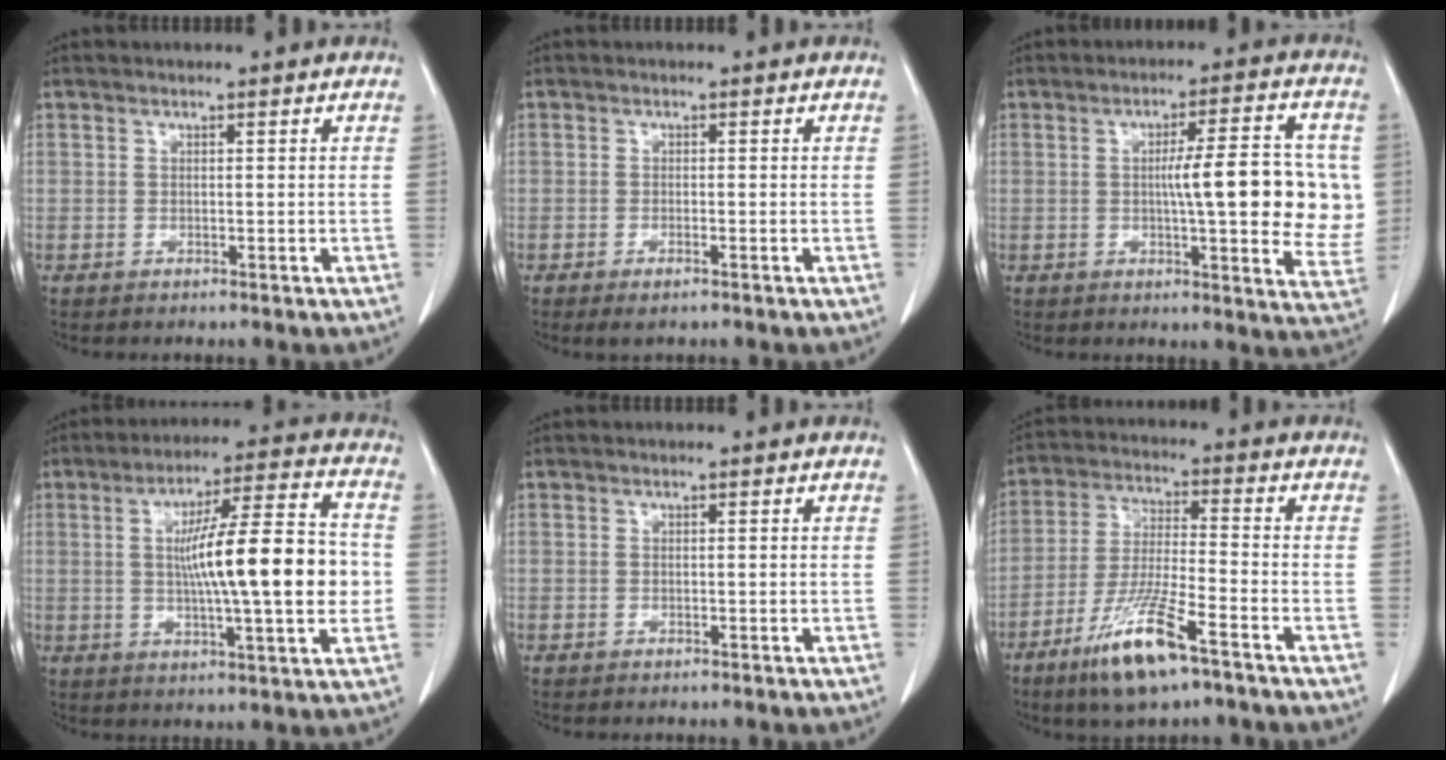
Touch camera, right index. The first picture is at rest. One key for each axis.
{"total": 2.0, "fx": -1.2, "fy": 0.4, "fz": 1.6, "tx": -0.027, "ty": -0.003, "tz": -0.018}
{"total": 13.7, "fx": 0.1, "fy": 1.7, "fz": 13.6, "tx": -0.169, "ty": 0.010, "tz": 0.000}
{"total": 16.9, "fx": -0.3, "fy": 1.4, "fz": 16.8, "tx": -0.266, "ty": 0.013, "tz": -0.007}
{"total": 0.0}
{"total": 11.9, "fx": -7.3, "fy": 1.3, "fz": 9.3, "tx": -0.188, "ty": -0.028, "tz": -0.134}